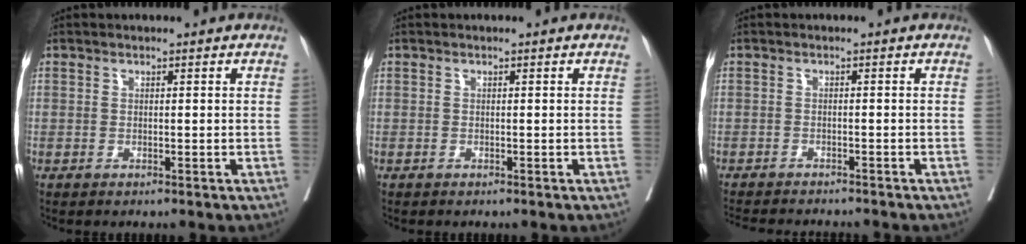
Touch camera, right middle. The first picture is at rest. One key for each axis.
{"total": 0.0}
{"total": 9.6, "fx": -8.9, "fy": 1.1, "fz": 3.3, "tx": -0.041, "ty": -0.010, "tz": -0.119}